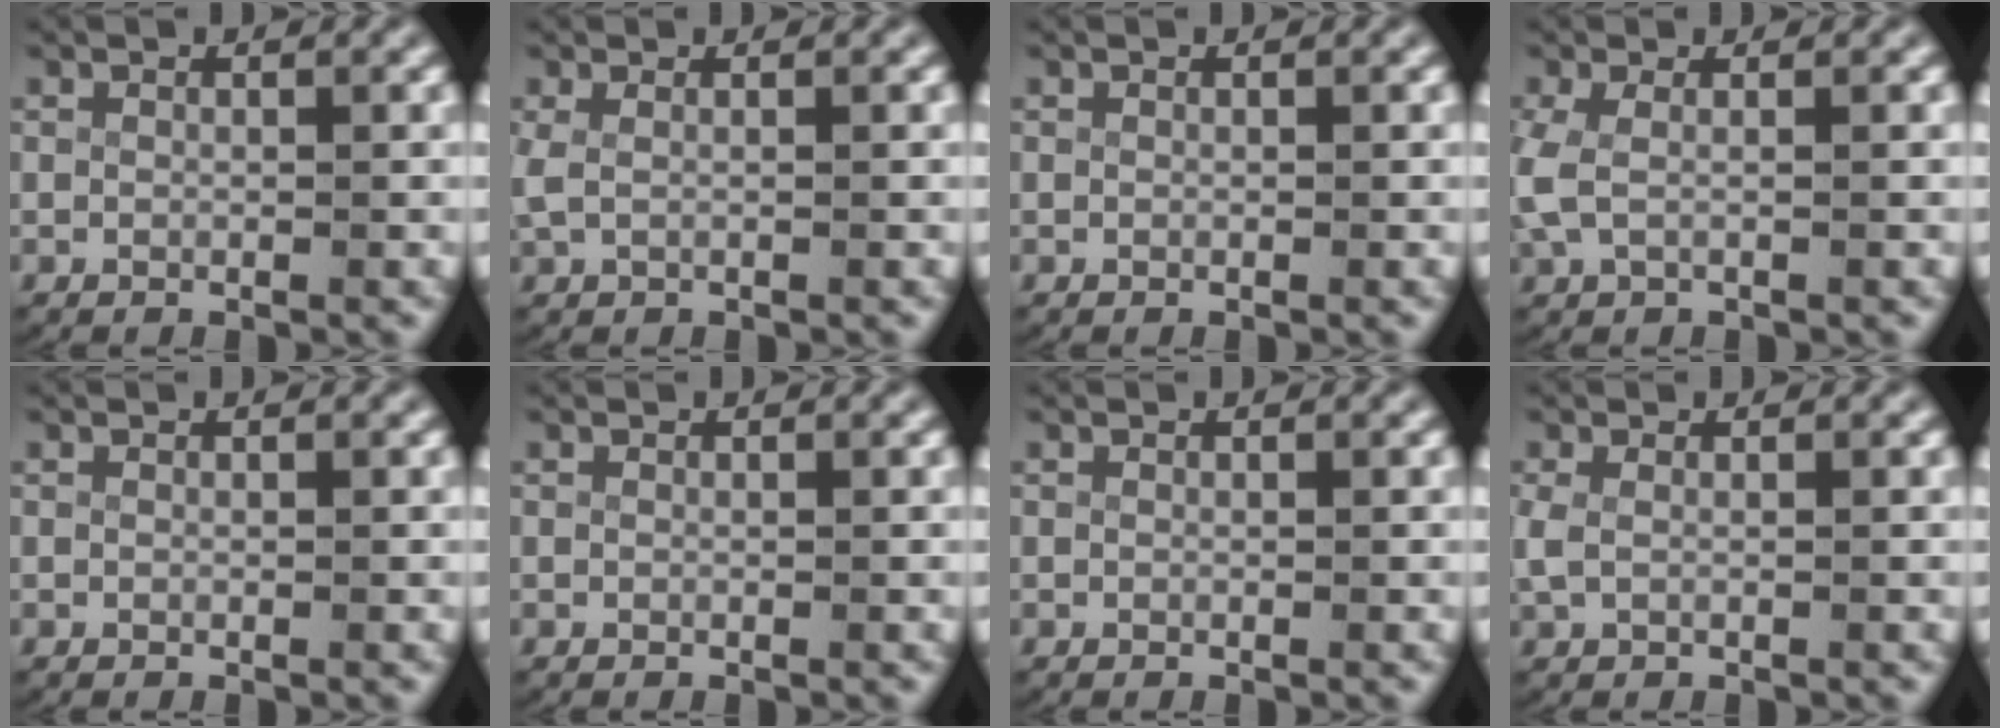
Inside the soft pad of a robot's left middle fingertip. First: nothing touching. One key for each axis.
{"total": 1.3, "fx": 0.3, "fy": 0.5, "fz": 1.1, "tx": -0.038, "ty": -0.003, "tz": 0.010}
{"total": 0.0}
{"total": 2.4, "fx": 0.0, "fy": 1.4, "fz": 1.9, "tx": -0.064, "ty": -0.009, "tz": 0.006}
{"total": 0.0}
{"total": 0.0}
{"total": 0.0}
{"total": 1.3, "fx": 0.1, "fy": 0.7, "fz": 1.1, "tx": -0.042, "ty": -0.007, "tz": 0.010}